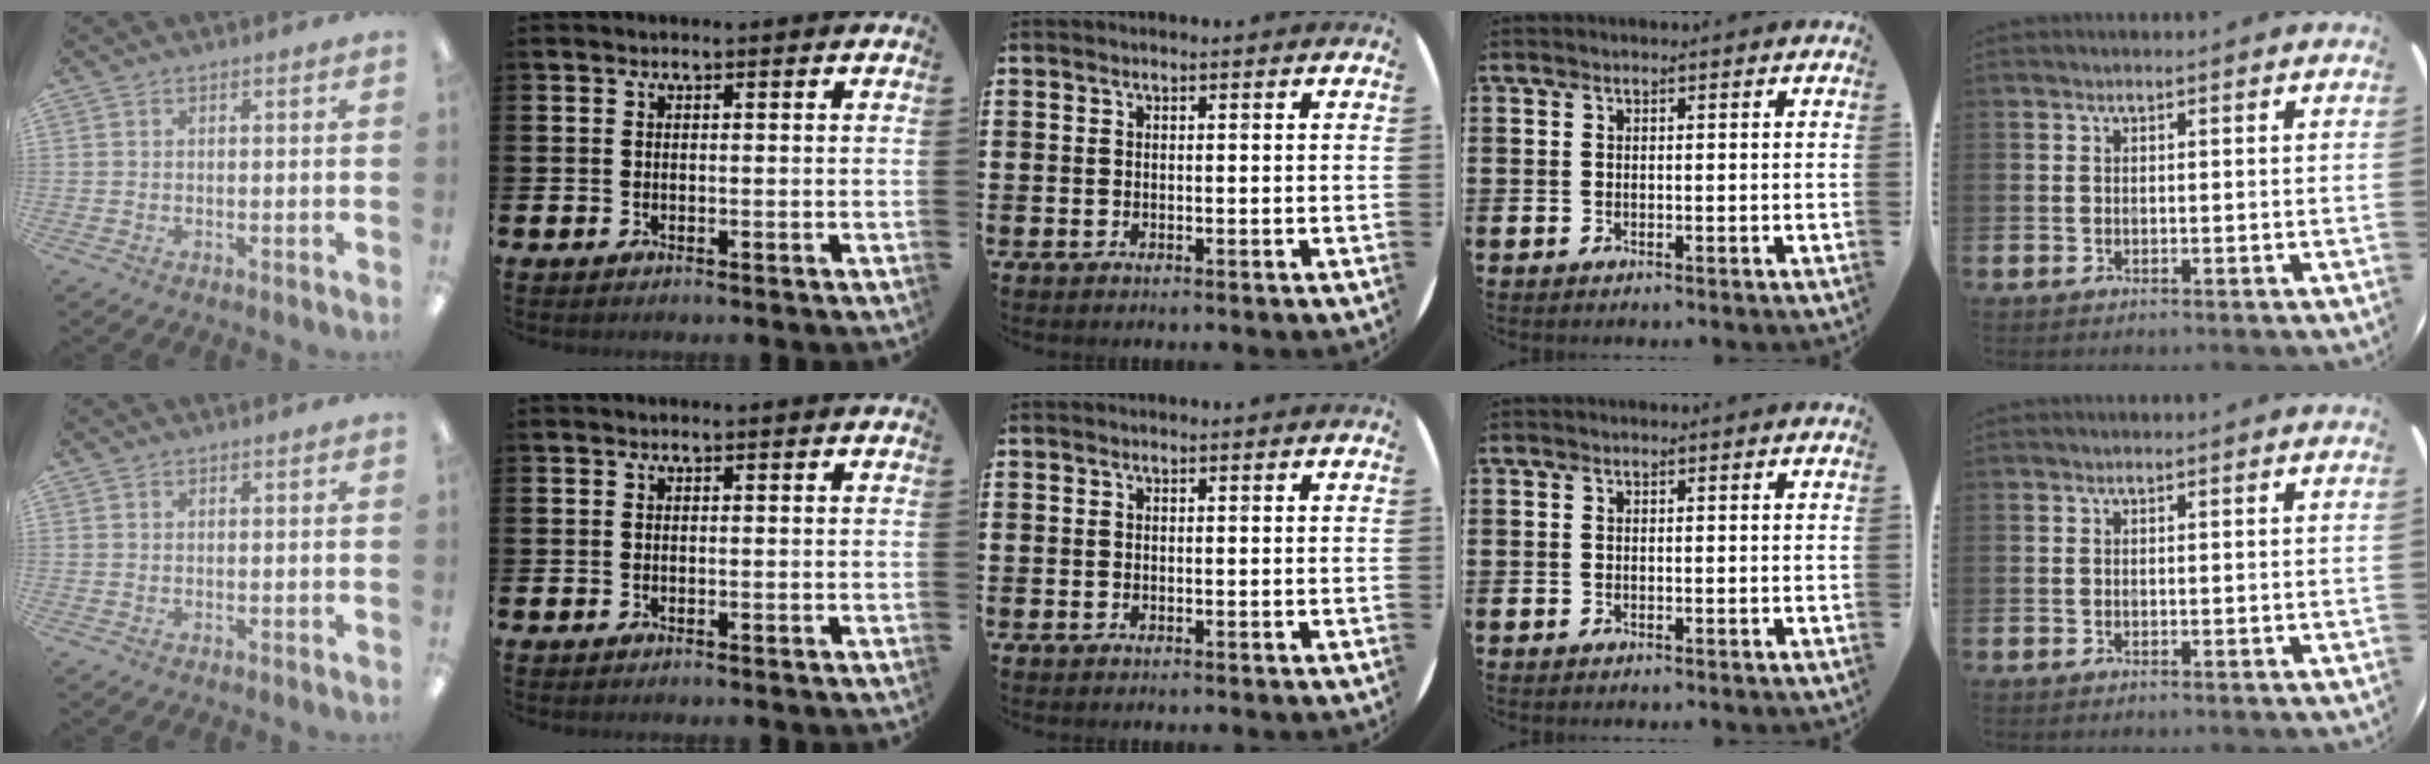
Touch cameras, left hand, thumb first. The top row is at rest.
{}